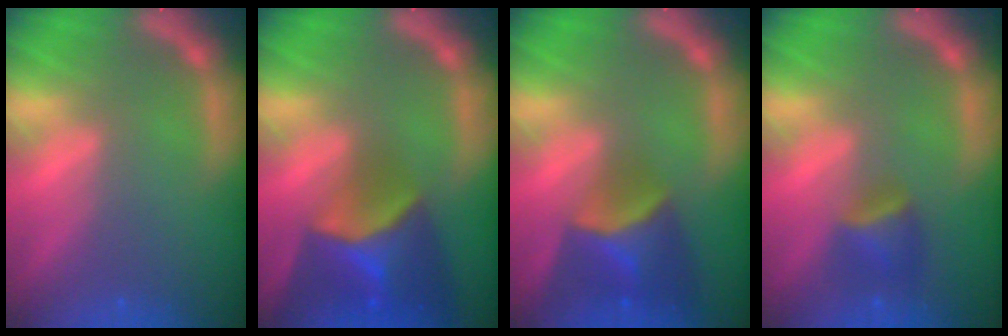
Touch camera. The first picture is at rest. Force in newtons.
{"total": 8.9}
{"total": 6.5}
{"total": 2.9}